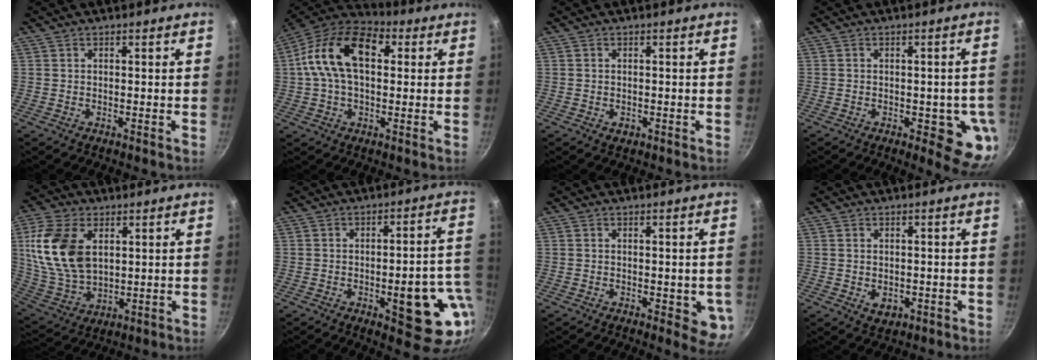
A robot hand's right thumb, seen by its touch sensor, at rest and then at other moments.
{"total": 16.4, "force": [2.9, 10.0, 12.7], "torque": [-0.202, 0.026, 0.027]}
{"total": 1.5, "force": [-0.5, 1.2, 0.8], "torque": [-0.010, 0.000, -0.007]}
{"total": 8.7, "force": [-2.4, 3.4, 7.6], "torque": [-0.054, 0.000, -0.028]}
{"total": 16.6, "force": [4.3, 10.4, 12.2], "torque": [-0.227, -0.014, 0.095]}
{"total": 15.8, "force": [-4.1, 6.1, 14.0], "torque": [-0.129, 0.028, -0.051]}
{"total": 6.4, "force": [-1.4, 2.8, 5.6], "torque": [-0.045, -0.003, -0.015]}
{"total": 3.3, "force": [-0.5, 2.5, 2.1], "torque": [-0.030, -0.005, -0.003]}